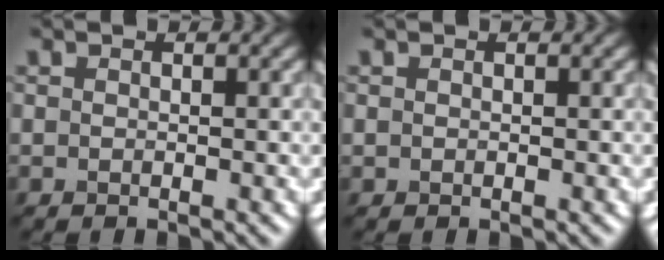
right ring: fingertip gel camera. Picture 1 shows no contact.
{"total": 0.0}